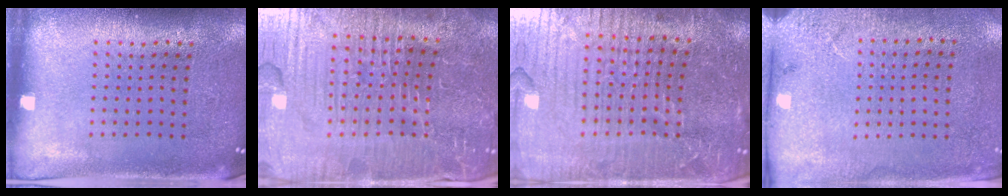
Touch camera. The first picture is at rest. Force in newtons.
{"total": 5.5, "press": 5.3, "slide": 1.5}
{"total": 6.2, "press": 5.5, "slide": 2.8}
{"total": 2.7, "press": 2.2, "slide": 1.5}